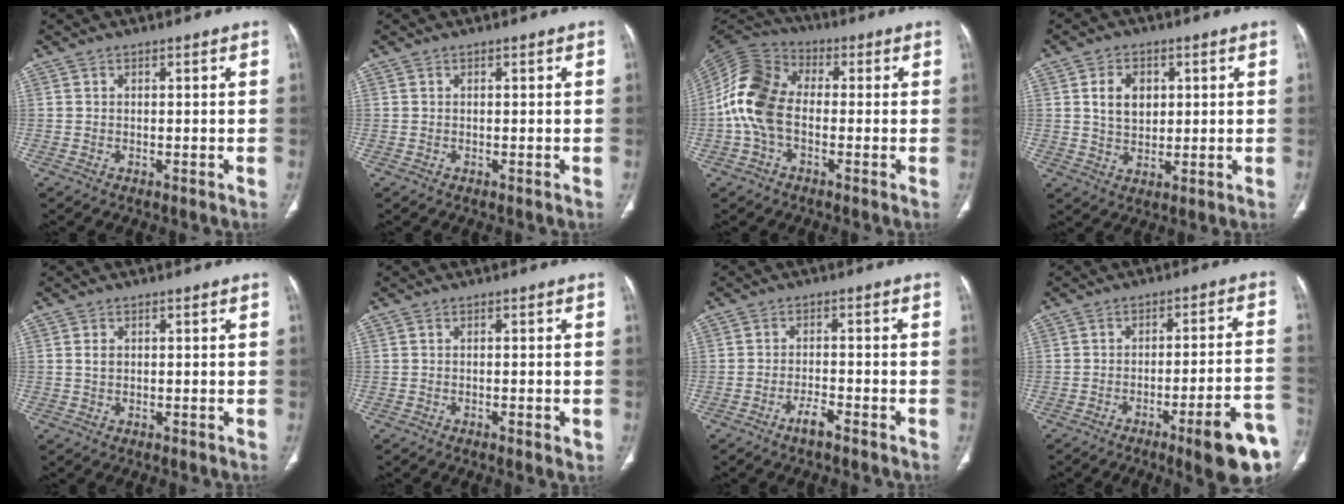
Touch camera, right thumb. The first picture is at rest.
{"total": 0.0}
{"total": 12.9, "force": [-1.2, 8.5, 9.6], "torque": [-0.196, 0.032, -0.035]}
{"total": 6.7, "force": [1.8, 4.8, 4.3], "torque": [-0.048, -0.011, 0.035]}
{"total": 1.4, "force": [0.4, 1.0, 0.9], "torque": [-0.011, 0.000, 0.010]}
{"total": 2.1, "force": [-0.8, 0.7, 1.9], "torque": [-0.024, -0.003, -0.009]}
{"total": 3.1, "force": [-2.3, 0.5, 2.0], "torque": [-0.042, 0.012, -0.044]}
{"total": 14.6, "force": [-7.3, 1.9, 12.5], "torque": [-0.122, 0.039, -0.092]}